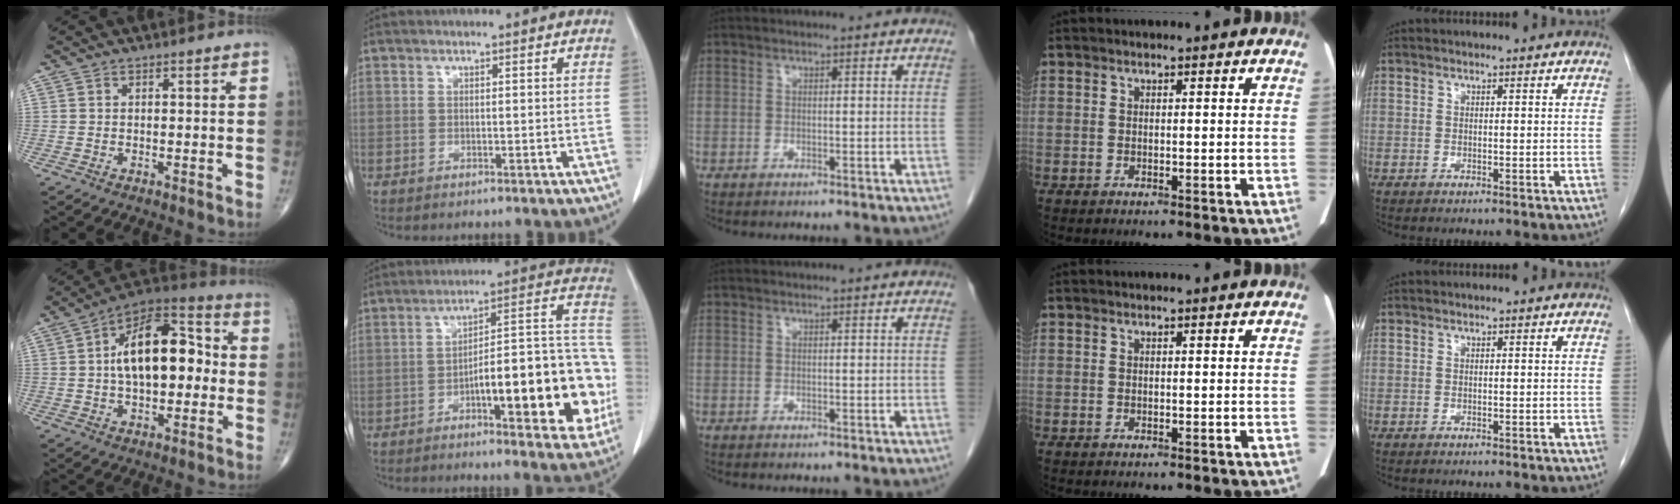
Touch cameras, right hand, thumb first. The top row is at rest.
{"thumb": {"total": 17.7, "force": [1.1, 9.5, 14.9], "torque": [-0.217, 0.037, 0.007]}, "index": {"total": 20.2, "force": [-5.4, 5.1, 18.8], "torque": [-0.196, 0.040, -0.064]}}